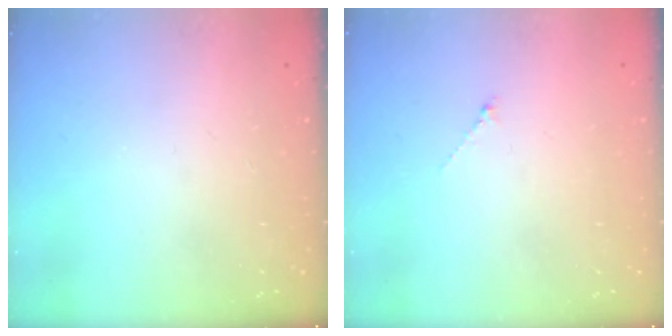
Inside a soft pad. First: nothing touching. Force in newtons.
{"total": 0.6, "press": 0.5, "slide": 0.3}